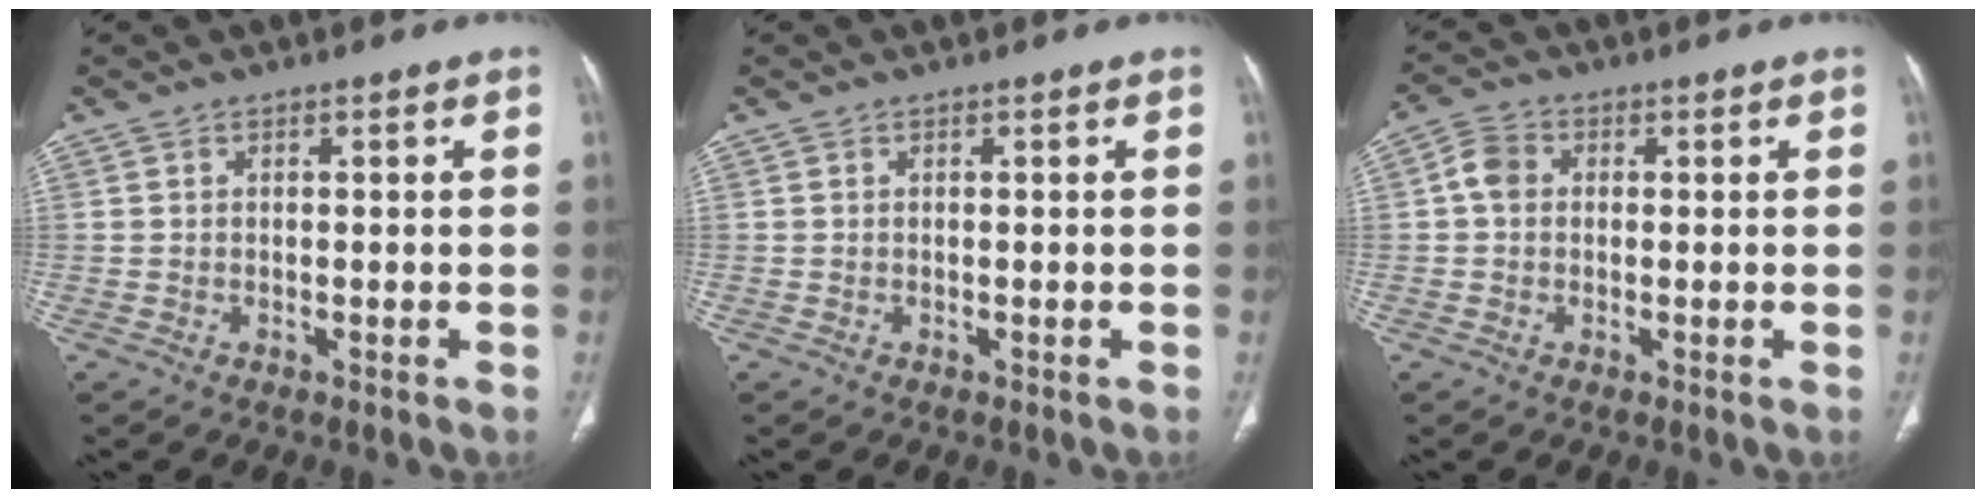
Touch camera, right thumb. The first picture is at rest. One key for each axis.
{"total": 0.0}
{"total": 3.9, "fx": 0.3, "fy": 3.2, "fz": 2.2, "tx": -0.037, "ty": 0.011, "tz": -0.002}